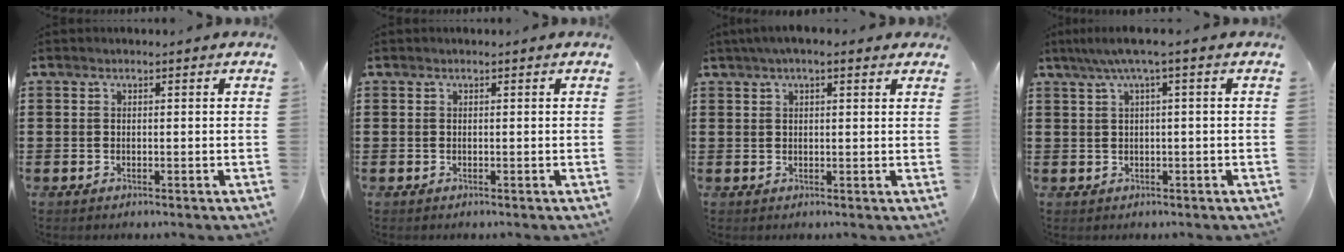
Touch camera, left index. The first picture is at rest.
{"total": 0.0}
{"total": 2.8, "force": [1.8, 0.5, 2.0], "torque": [-0.042, 0.007, 0.032]}
{"total": 2.8, "force": [0.0, 0.2, 2.8], "torque": [-0.050, 0.000, -0.003]}